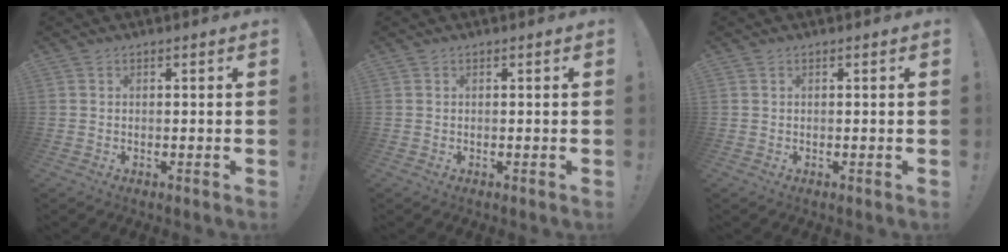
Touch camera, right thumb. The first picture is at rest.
{"total": 0.0}
{"total": 0.0}